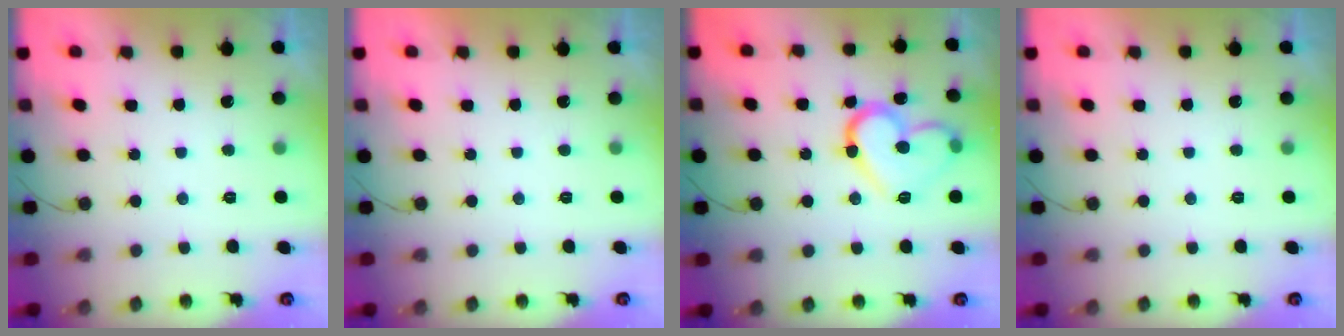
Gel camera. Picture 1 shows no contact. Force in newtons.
{"total": 1.7, "press": 1.7, "slide": 0.0}
{"total": 14.6, "press": 14.6, "slide": 1.5}
{"total": 0.0}